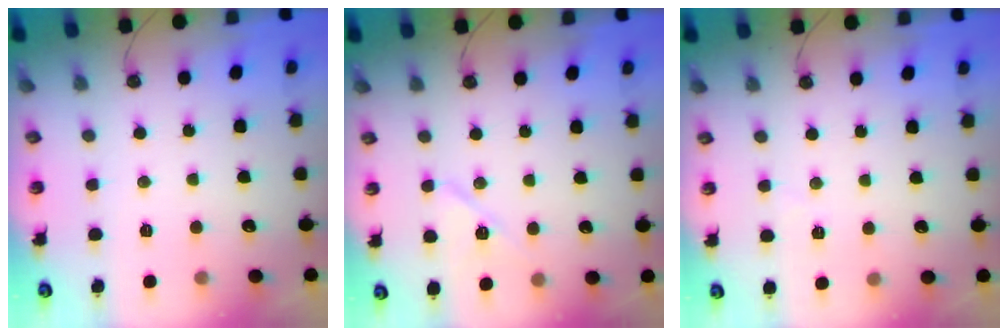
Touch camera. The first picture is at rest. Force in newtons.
{"total": 8.1, "press": 8.0, "slide": 1.2}
{"total": 1.6, "press": 1.4, "slide": 0.6}